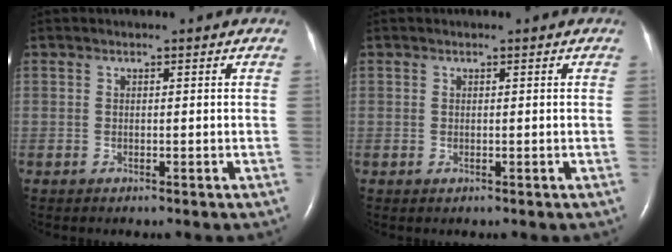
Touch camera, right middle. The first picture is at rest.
{"total": 0.0}